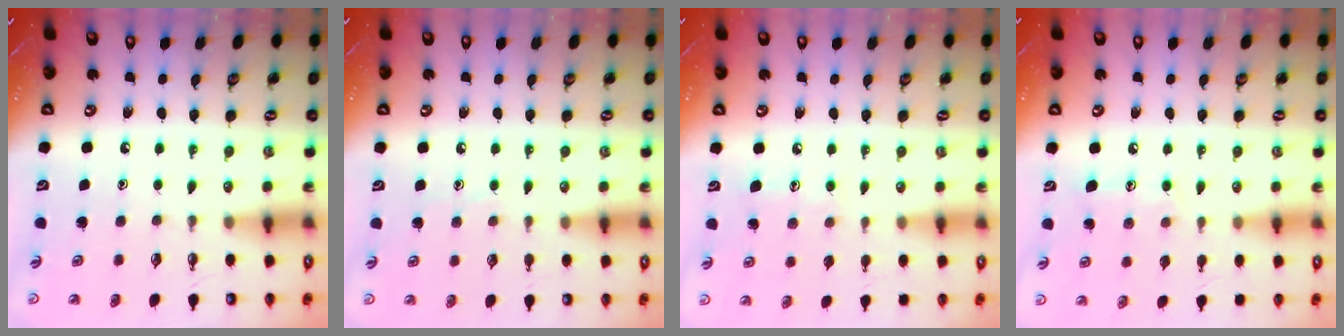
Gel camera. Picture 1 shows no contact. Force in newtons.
{"total": 4.6, "press": 4.6, "slide": 0.5}
{"total": 6.7, "press": 6.7, "slide": 0.1}
{"total": 8.3, "press": 8.3, "slide": 0.6}